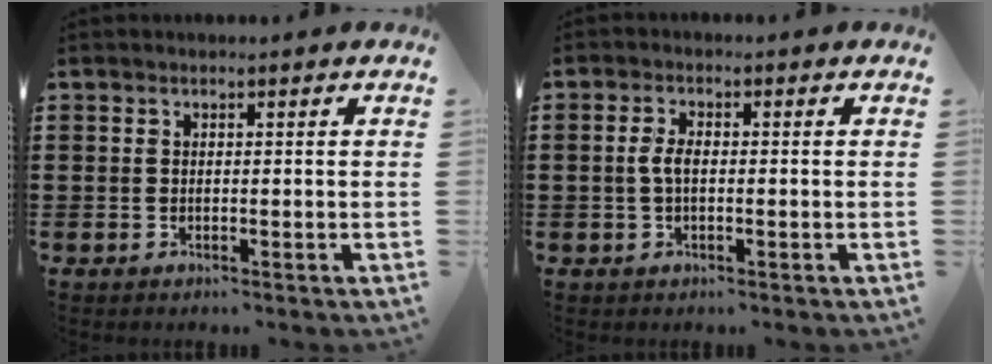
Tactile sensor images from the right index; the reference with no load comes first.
{"total": 2.6, "force": [-0.2, 1.0, 2.4], "torque": [-0.063, -0.006, -0.008]}